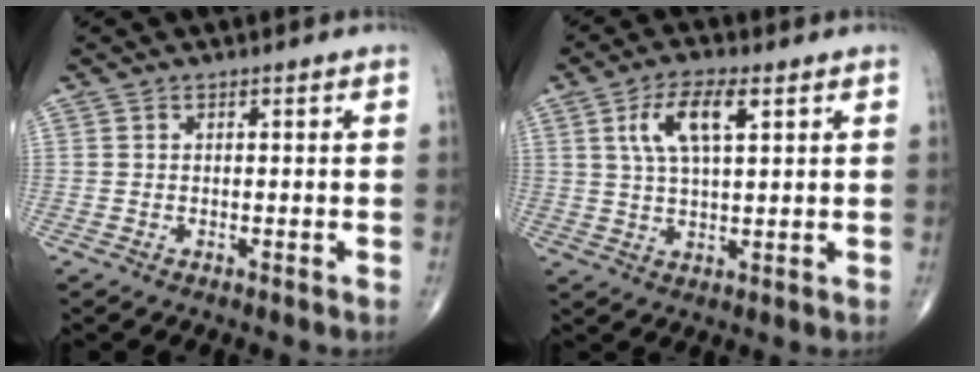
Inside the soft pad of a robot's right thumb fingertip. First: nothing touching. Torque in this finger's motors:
{"motor_torque": [-0.17, 0.10, 0.96, 0.35, 0.27]}